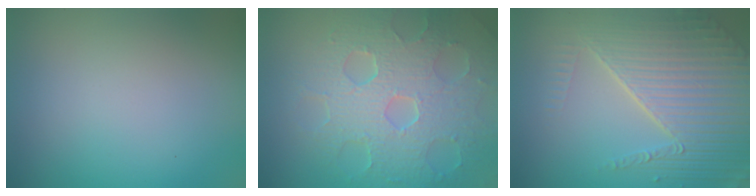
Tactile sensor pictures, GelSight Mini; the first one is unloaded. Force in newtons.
{"total": 8.6, "press": 6.1, "slide": 6.1}
{"total": 8.8, "press": 5.7, "slide": 6.7}